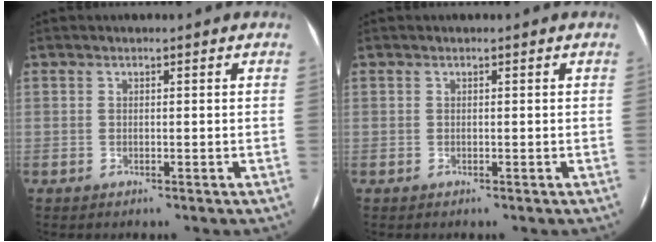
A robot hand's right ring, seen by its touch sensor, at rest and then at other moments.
{"total": 0.0}